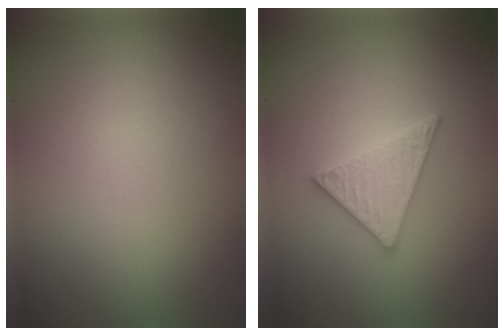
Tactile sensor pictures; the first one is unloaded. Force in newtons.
{"total": 2.9, "press": 2.8, "slide": 0.5}